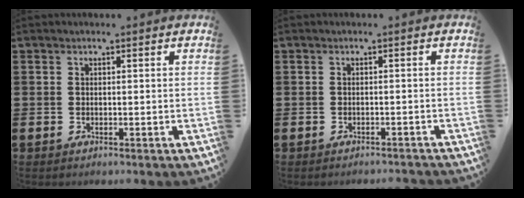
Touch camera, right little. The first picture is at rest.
{"total": 0.7, "force": [-0.7, 0.0, 0.1], "torque": [-0.002, -0.001, -0.015]}